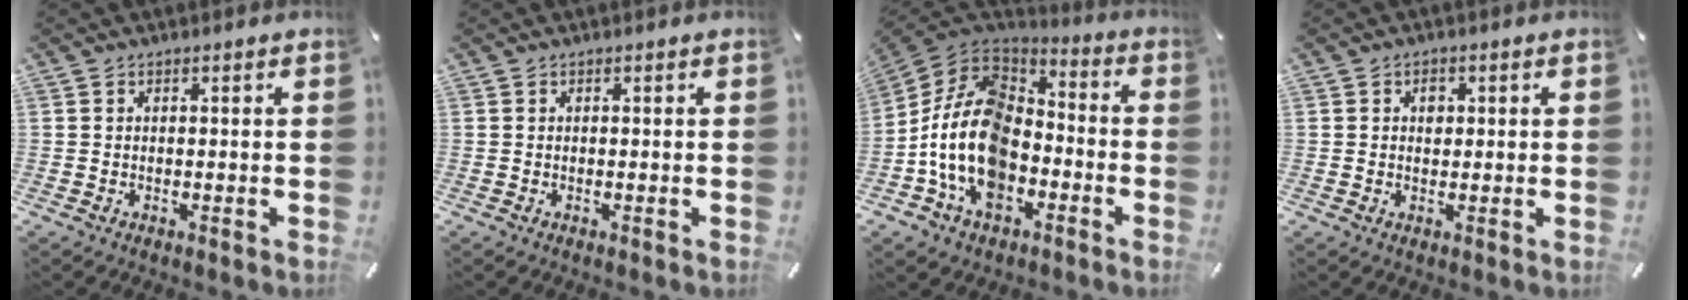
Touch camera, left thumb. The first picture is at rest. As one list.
[{"total": 0.0}, {"total": 18.2, "force": [-6.7, 12.9, 10.9], "torque": [-0.238, 0.037, -0.121]}, {"total": 2.3, "force": [0.4, 1.8, 1.4], "torque": [-0.005, -0.002, 0.001]}]